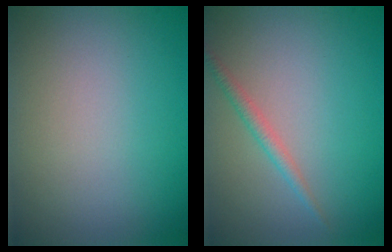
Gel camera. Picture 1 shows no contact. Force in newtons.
{"total": 1.3, "press": 1.3, "slide": 0.0}